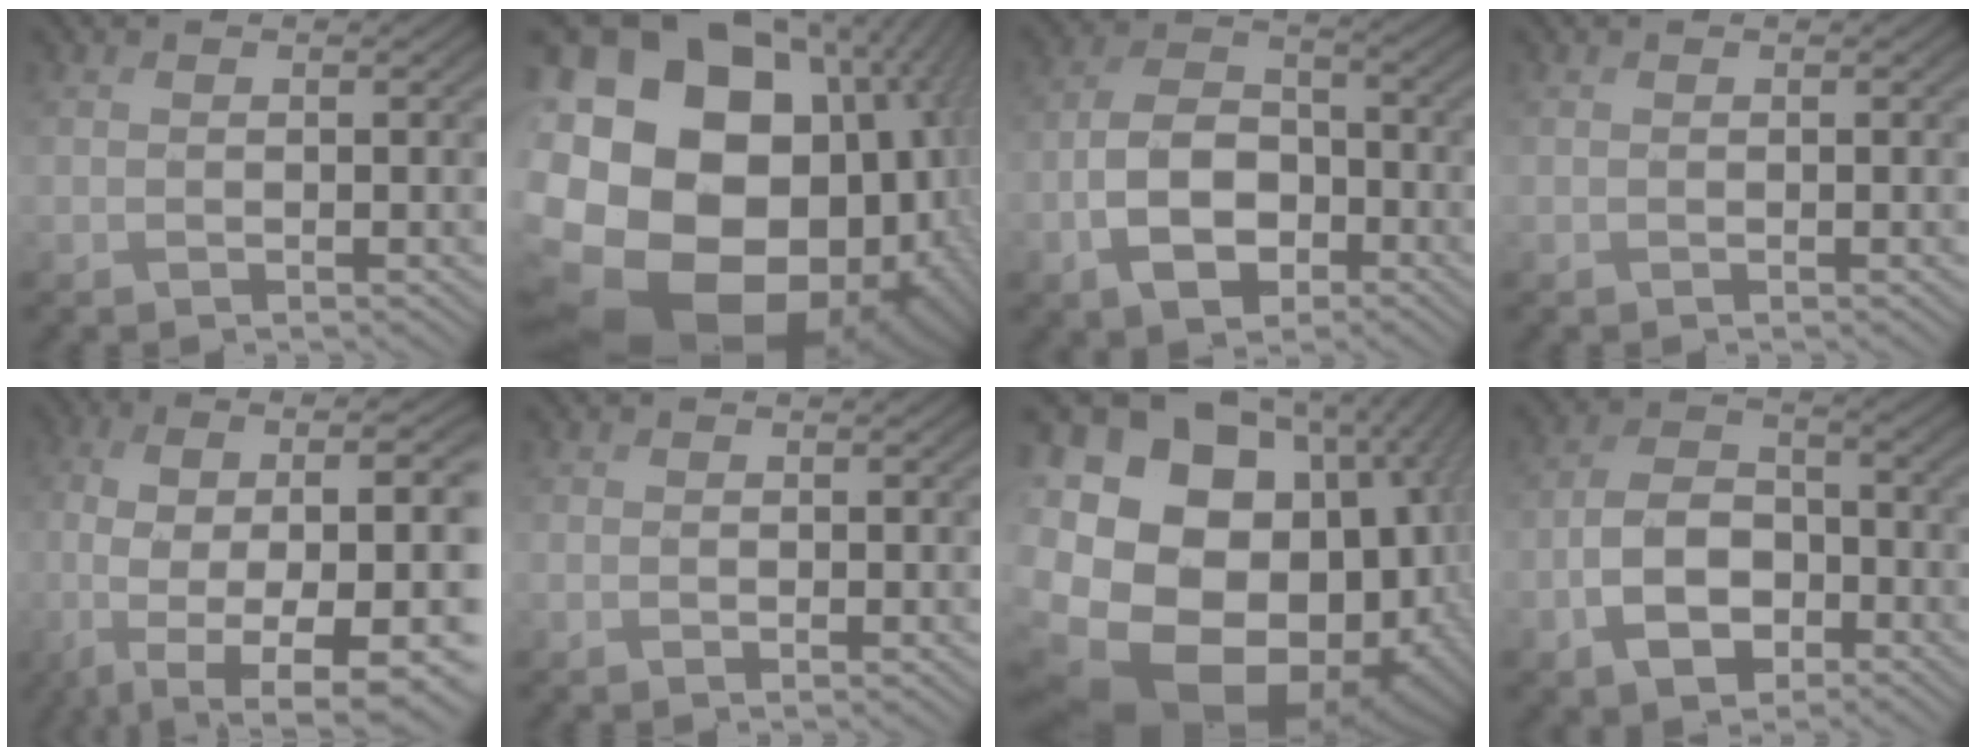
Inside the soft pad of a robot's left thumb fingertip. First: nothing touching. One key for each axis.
{"total": 25.0, "fx": -2.5, "fy": 20.4, "fz": 14.3, "tx": -0.290, "ty": -0.034, "tz": -0.053}
{"total": 8.0, "fx": -4.1, "fy": 5.1, "fz": 4.7, "tx": -0.097, "ty": 0.000, "tz": -0.075}
{"total": 0.0}
{"total": 16.3, "fx": -3.0, "fy": 6.0, "fz": 14.9, "tx": -0.230, "ty": -0.015, "tz": -0.015}
{"total": 0.7, "fx": -0.6, "fy": 0.1, "fz": 0.2, "tx": -0.003, "ty": -0.001, "tz": 0.001}
{"total": 23.2, "fx": -7.2, "fy": 17.9, "fz": 12.9, "tx": -0.248, "ty": -0.031, "tz": -0.120}
{"total": 7.4, "fx": -4.1, "fy": 4.7, "fz": 4.0, "tx": -0.083, "ty": 0.000, "tz": -0.075}